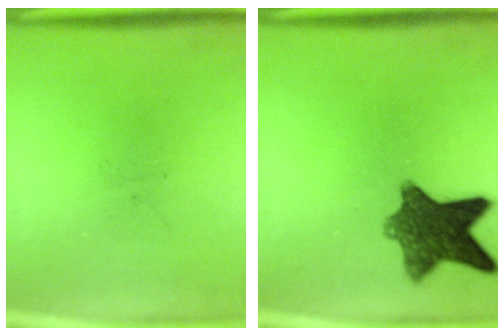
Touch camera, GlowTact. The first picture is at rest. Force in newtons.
{"total": 10.1}